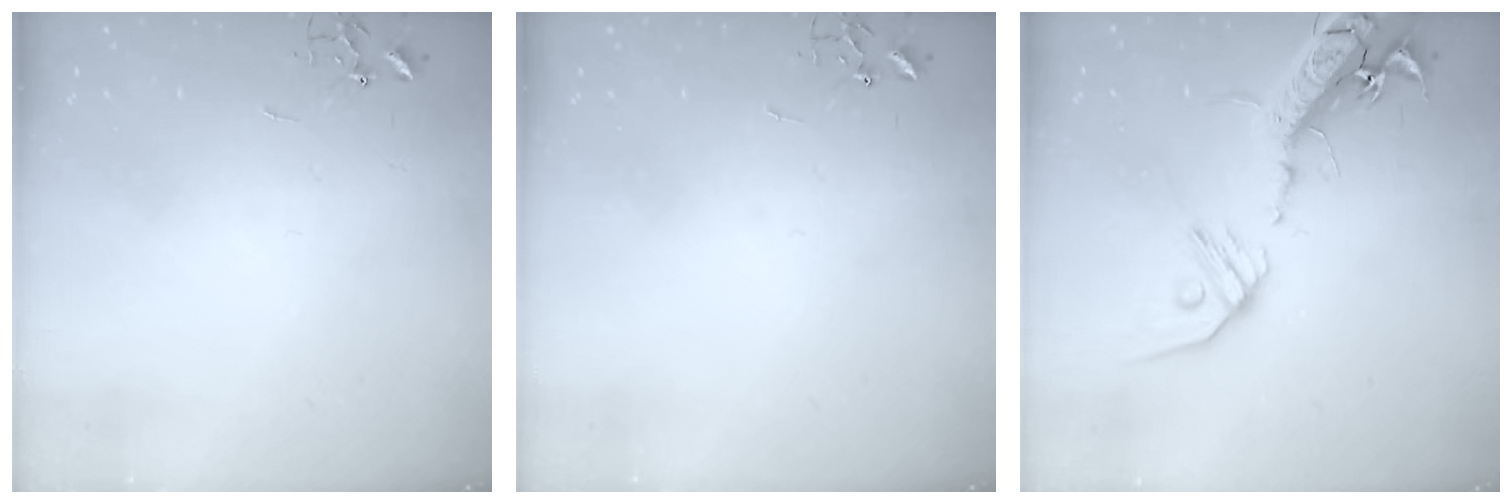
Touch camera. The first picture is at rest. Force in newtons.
{"total": 0.0}
{"total": 19.2, "press": 18.8, "slide": 3.9}